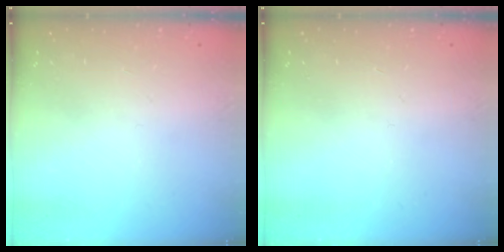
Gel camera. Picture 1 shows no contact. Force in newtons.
{"total": 0.0}